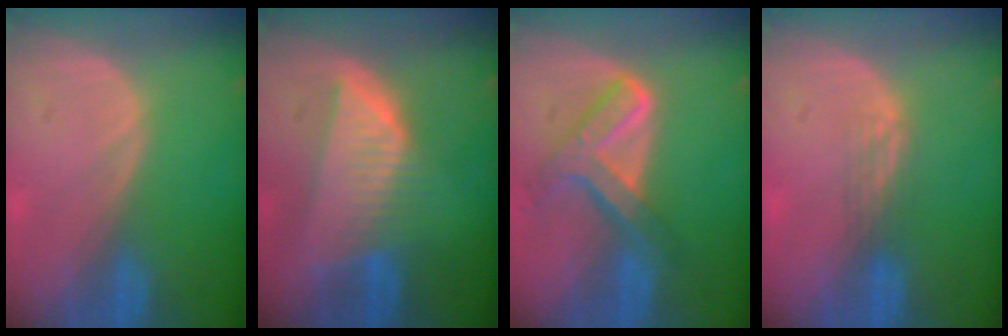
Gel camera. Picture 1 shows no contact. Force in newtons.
{"total": 8.0, "press": 7.2, "slide": 3.5}
{"total": 7.7, "press": 6.5, "slide": 4.2}
{"total": 2.1, "press": 1.6, "slide": 1.3}